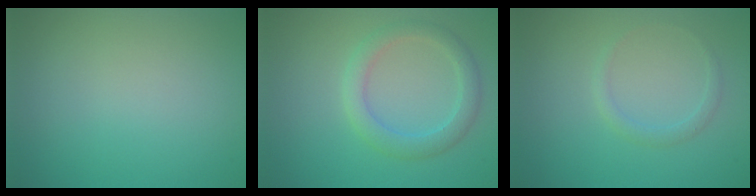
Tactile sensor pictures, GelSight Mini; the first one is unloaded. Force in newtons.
{"total": 3.0, "press": 3.0, "slide": 0.1}
{"total": 1.1, "press": 1.1, "slide": 0.1}